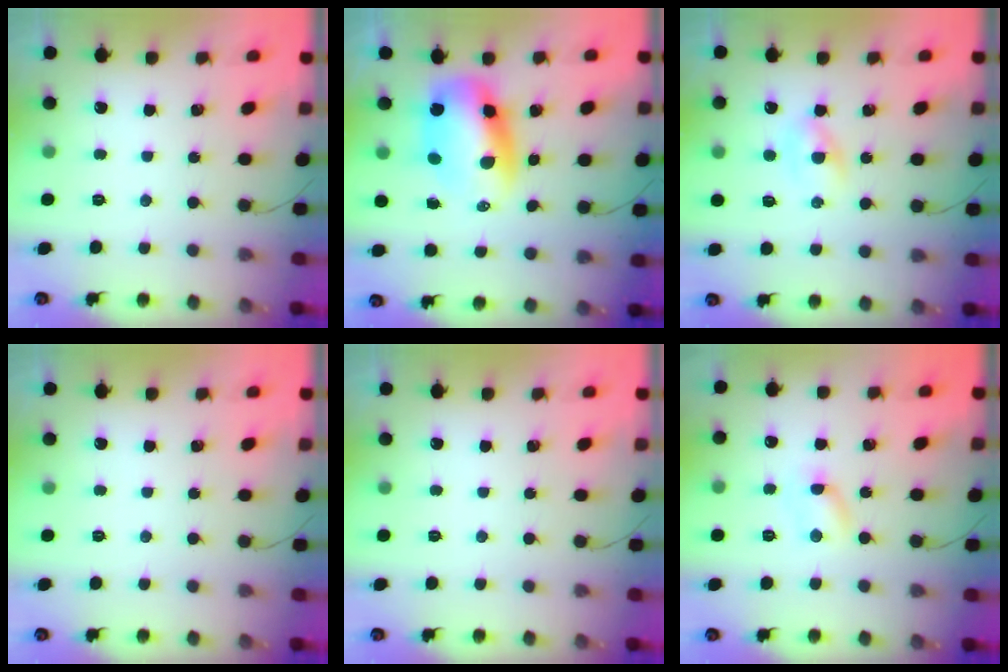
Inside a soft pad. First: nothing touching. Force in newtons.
{"total": 10.7, "press": 10.4, "slide": 2.7}
{"total": 3.6, "press": 3.4, "slide": 1.0}
{"total": 0.0}
{"total": 0.0}
{"total": 4.3, "press": 4.1, "slide": 1.3}